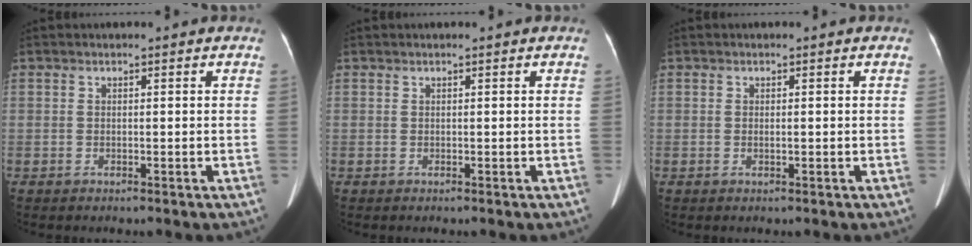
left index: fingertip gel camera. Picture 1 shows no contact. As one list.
[{"total": 0.0}, {"total": 0.7, "force": [-0.1, 0.2, 0.7], "torque": [-0.012, -0.001, 0.000]}]